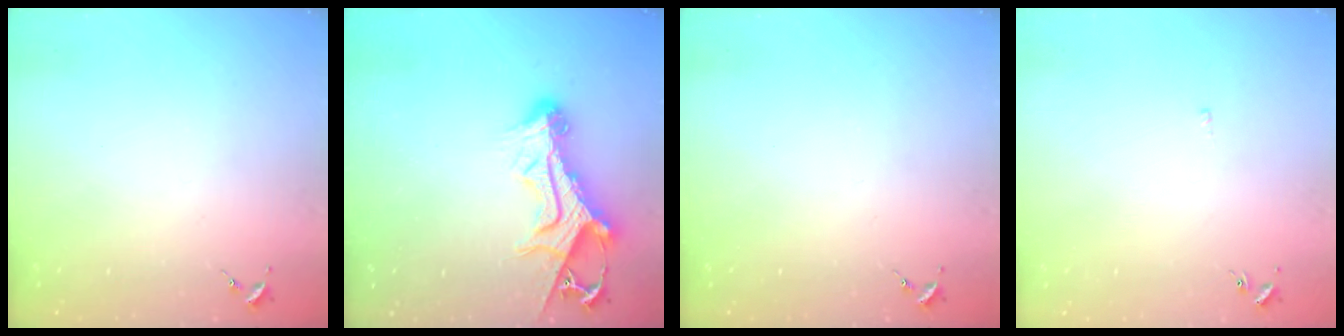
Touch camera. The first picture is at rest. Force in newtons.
{"total": 12.9, "press": 12.8, "slide": 1.2}
{"total": 0.0}
{"total": 2.0, "press": 1.9, "slide": 0.4}